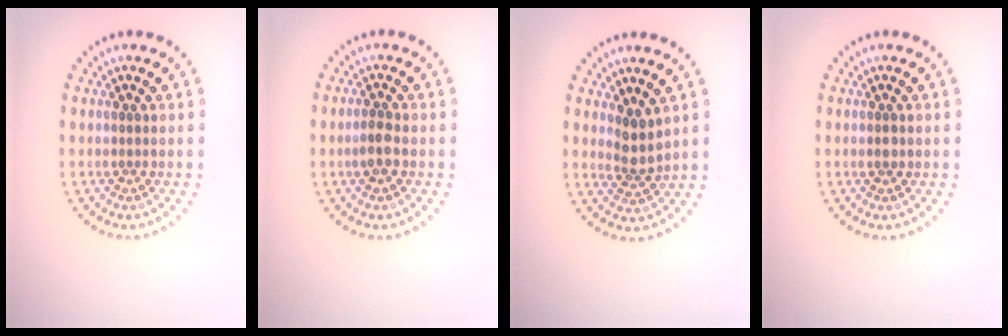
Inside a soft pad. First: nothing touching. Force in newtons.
{"total": 1.6, "press": 1.5, "slide": 0.5}
{"total": 2.3, "press": 1.9, "slide": 1.3}
{"total": 0.9, "press": 0.9, "slide": 0.1}